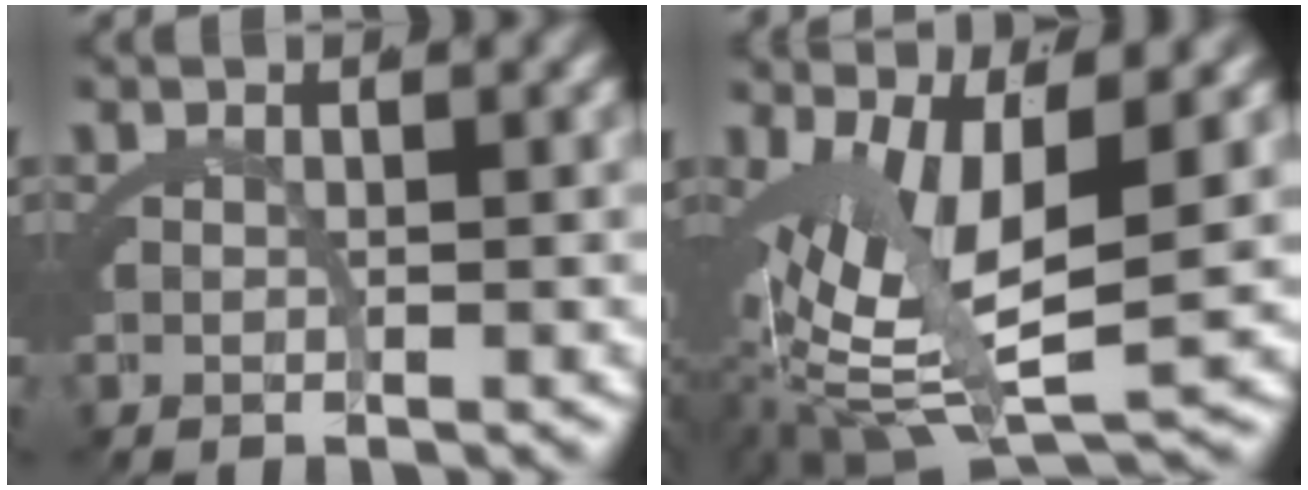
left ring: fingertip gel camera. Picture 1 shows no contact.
{"total": 9.1, "force": [0.0, 3.9, 8.2], "torque": [-0.154, -0.021, 0.017]}